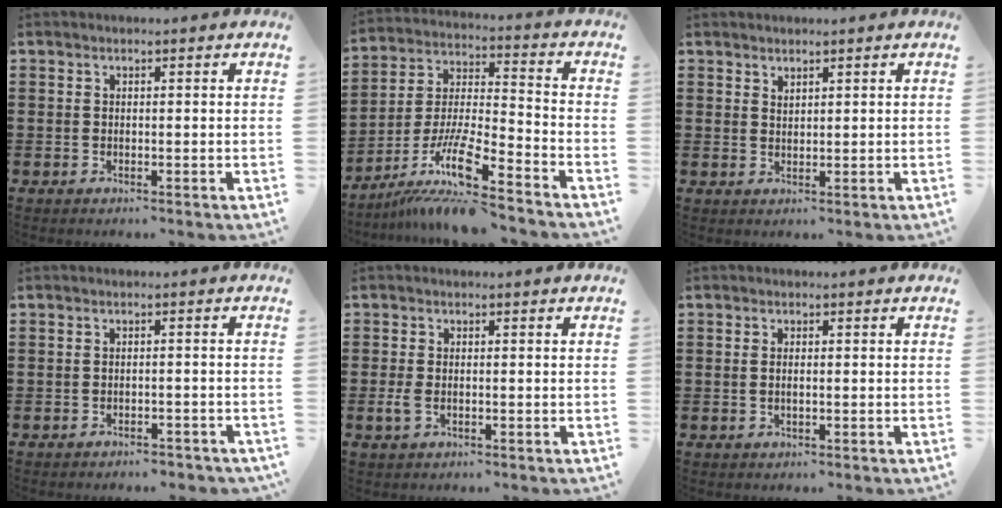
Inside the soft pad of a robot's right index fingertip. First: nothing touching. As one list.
[{"total": 12.5, "force": [-8.8, 1.7, 8.7], "torque": [-0.187, 0.000, -0.175]}, {"total": 1.2, "force": [1.2, 0.3, -0.1], "torque": [0.001, 0.000, 0.023]}, {"total": 1.7, "force": [-1.7, 0.3, 0.2], "torque": [-0.010, 0.000, -0.036]}, {"total": 2.2, "force": [-0.6, 1.1, 1.7], "torque": [-0.049, -0.005, -0.015]}, {"total": 1.2, "force": [-0.1, 0.5, 1.1], "torque": [-0.021, 0.002, -0.003]}]